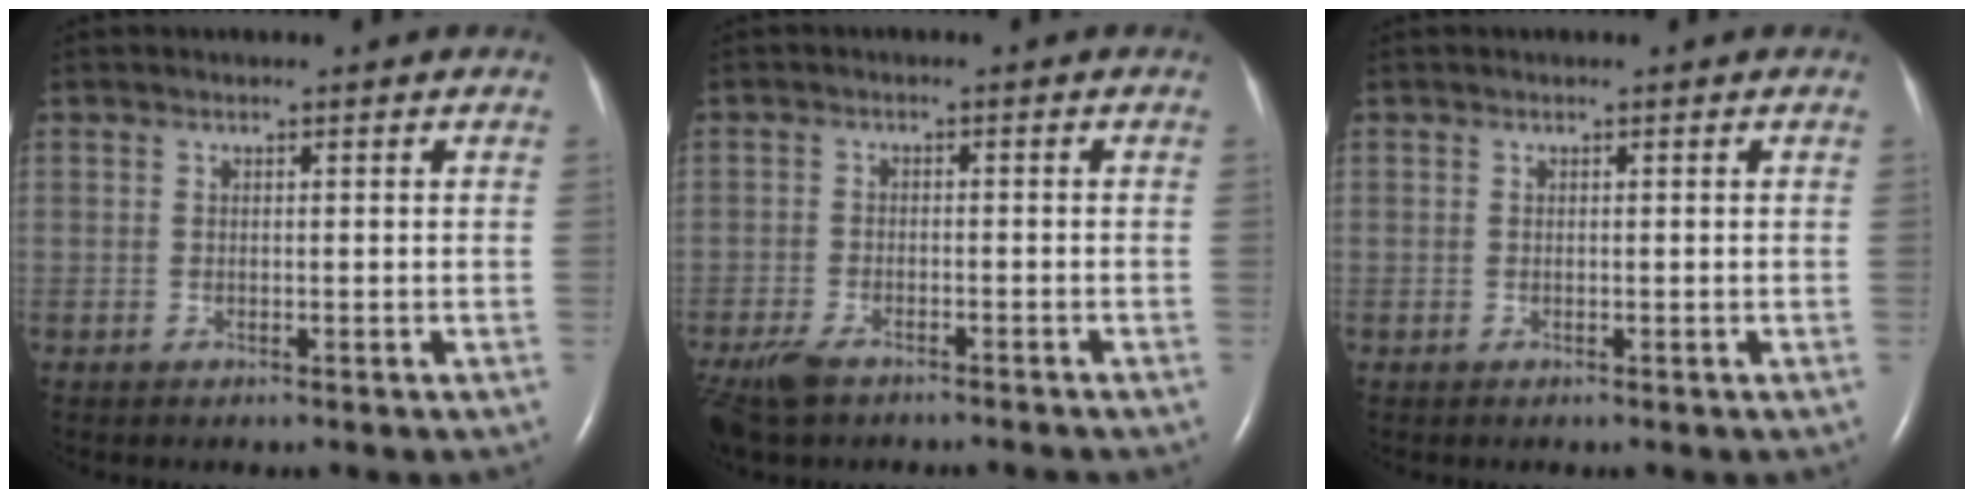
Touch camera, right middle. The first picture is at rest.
{"total": 7.6, "force": [-6.1, 2.0, 4.1], "torque": [-0.079, -0.015, -0.104]}
{"total": 0.0}